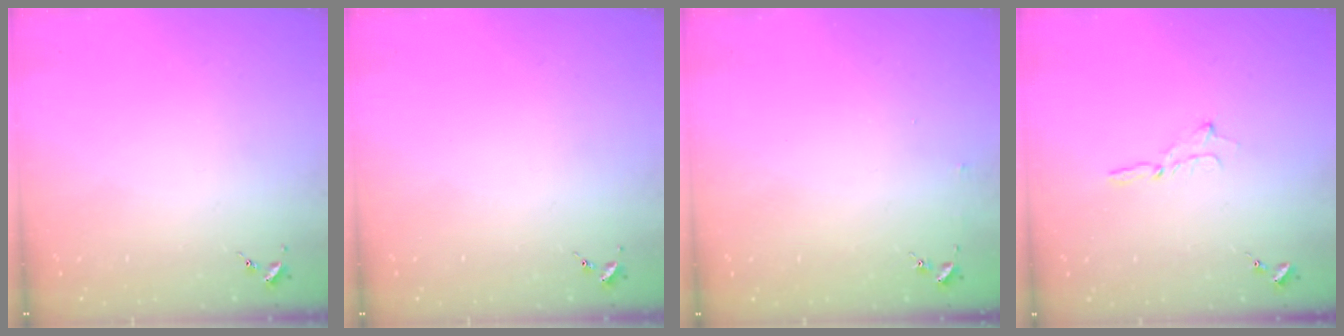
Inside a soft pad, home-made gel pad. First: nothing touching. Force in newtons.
{"total": 0.0}
{"total": 2.5, "press": 2.5, "slide": 0.2}
{"total": 2.3, "press": 2.3, "slide": 0.2}